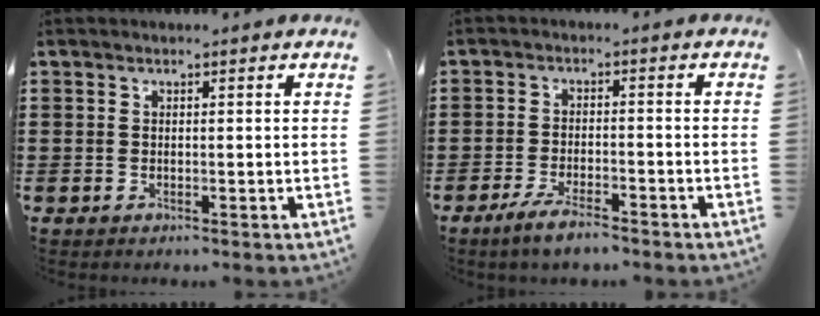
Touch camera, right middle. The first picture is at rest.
{"total": 3.7, "force": [-2.9, 0.5, 2.2], "torque": [-0.049, 0.000, -0.057]}